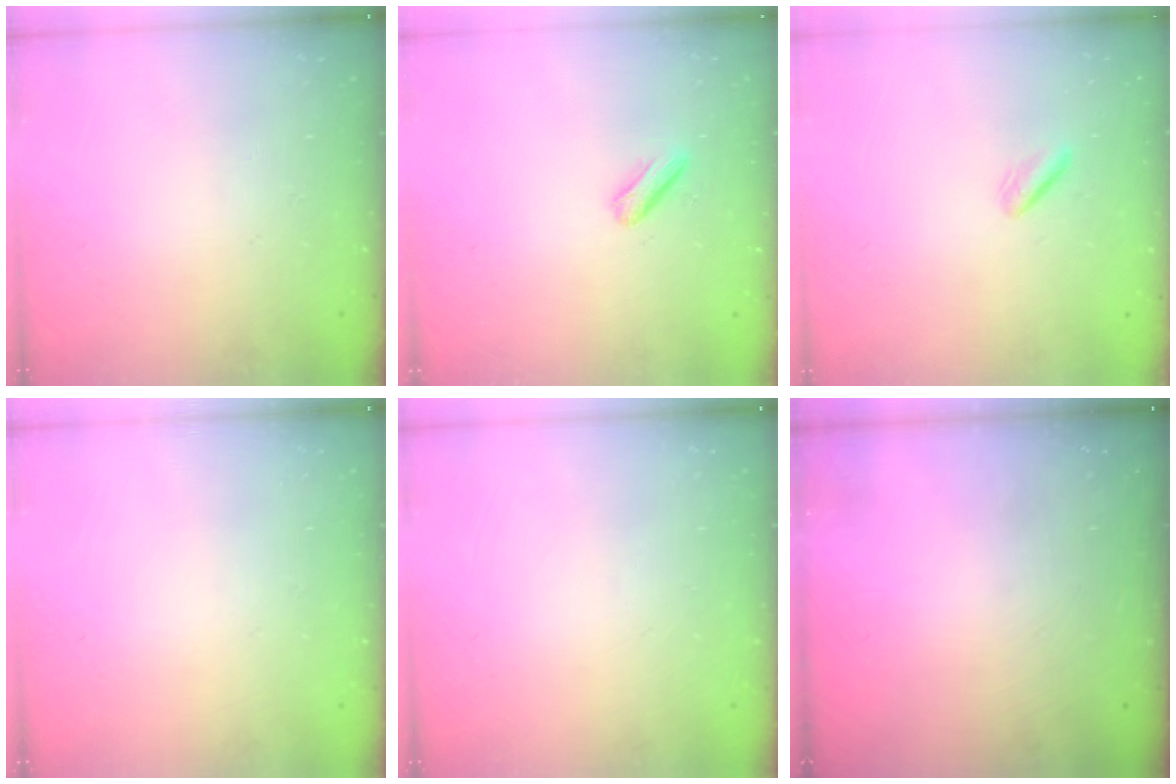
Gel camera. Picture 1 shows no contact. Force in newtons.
{"total": 3.5, "press": 3.4, "slide": 0.8}
{"total": 0.8, "press": 0.4, "slide": 0.6}
{"total": 0.0}
{"total": 0.0}
{"total": 0.0}